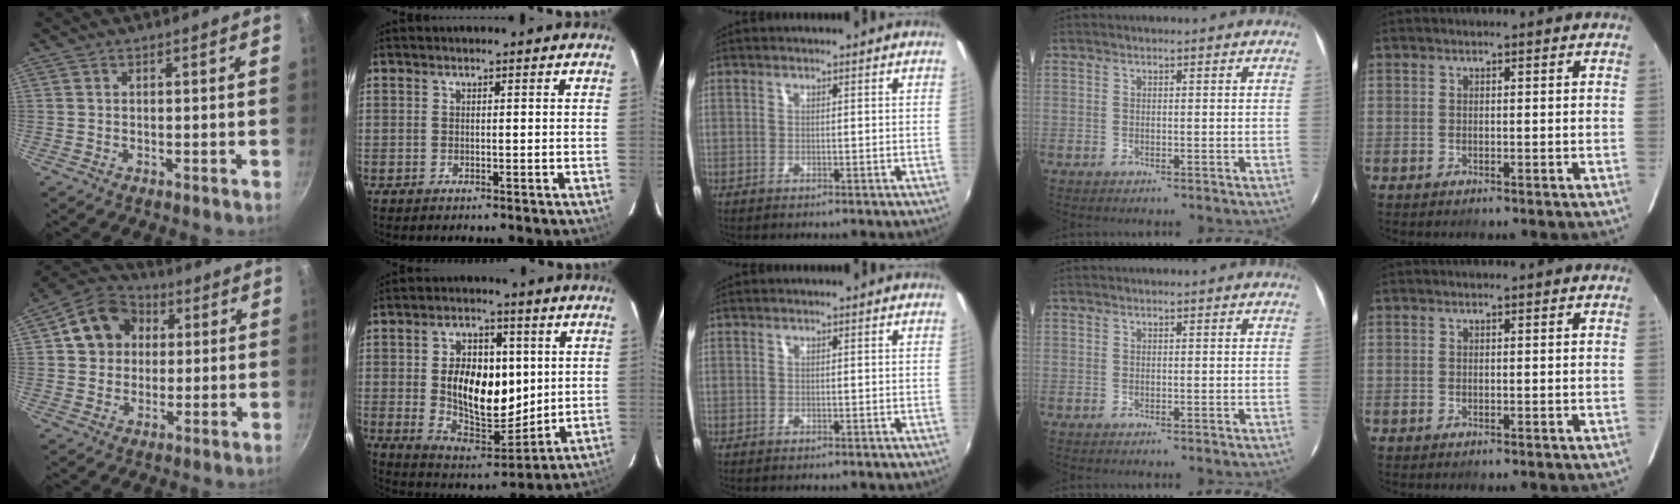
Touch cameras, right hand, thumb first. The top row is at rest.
{"thumb": {"total": 11.6, "force": [2.6, 9.9, 5.5], "torque": [-0.064, 0.018, 0.028]}, "index": {"total": 15.7, "force": [2.0, 9.4, 12.5], "torque": [-0.224, 0.001, 0.048]}}